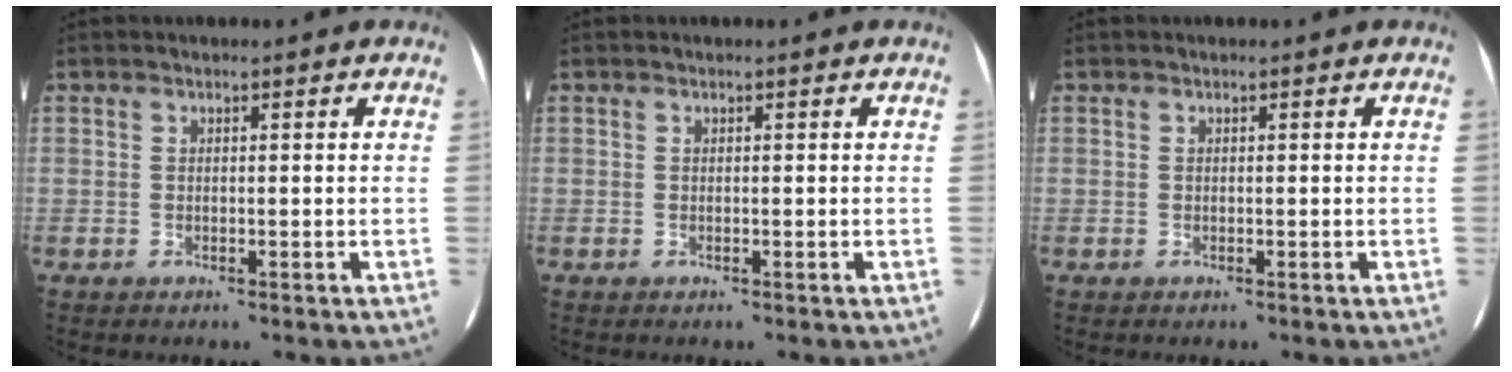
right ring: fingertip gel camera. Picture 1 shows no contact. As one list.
[{"total": 0.0}, {"total": 0.0}]